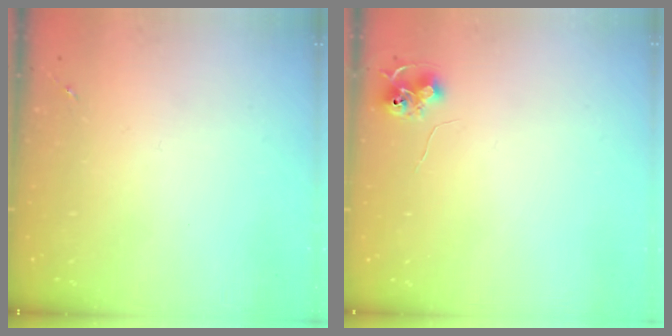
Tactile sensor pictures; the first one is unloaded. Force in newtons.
{"total": 7.9, "press": 7.8, "slide": 0.9}